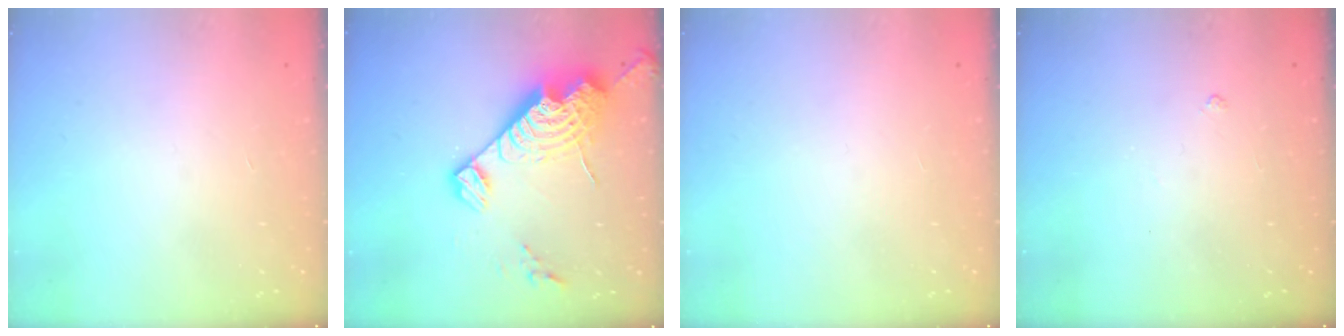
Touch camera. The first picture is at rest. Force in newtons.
{"total": 18.1, "press": 18.0, "slide": 1.8}
{"total": 0.0}
{"total": 2.9, "press": 2.8, "slide": 0.5}